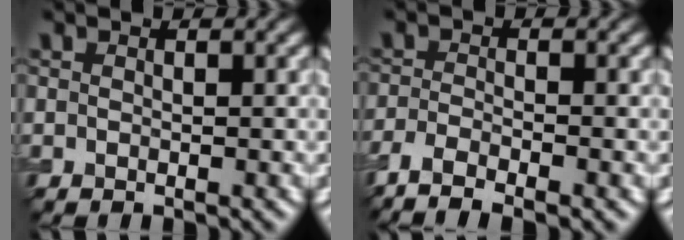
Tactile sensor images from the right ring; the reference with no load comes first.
{"total": 4.4, "force": [-3.1, 1.1, 2.9], "torque": [-0.058, -0.009, -0.064]}